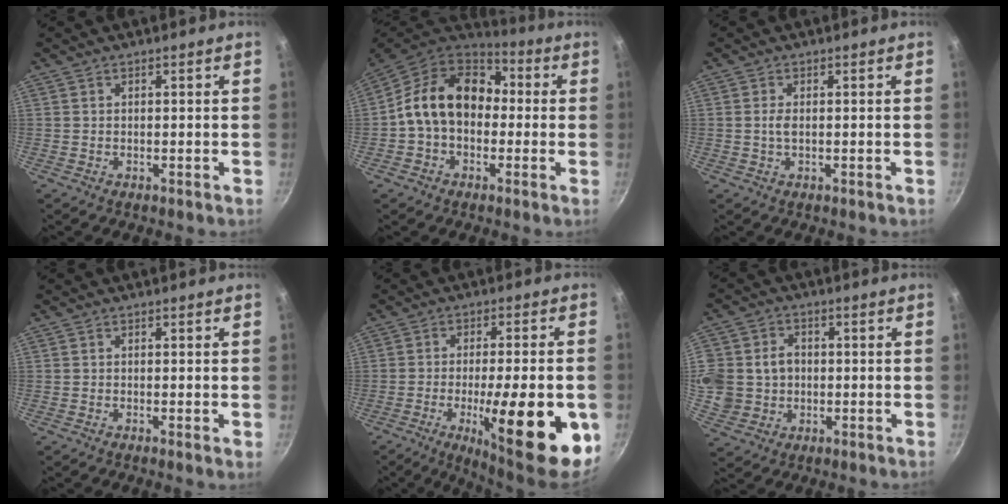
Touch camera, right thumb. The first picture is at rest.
{"total": 16.2, "force": [0.3, 12.1, 10.8], "torque": [-0.149, 0.041, -0.015]}
{"total": 1.7, "force": [0.0, 0.8, 1.5], "torque": [-0.032, 0.001, -0.001]}
{"total": 0.8, "force": [-0.2, 0.0, 0.8], "torque": [-0.013, -0.003, -0.007]}
{"total": 20.9, "force": [-6.2, 5.4, 19.2], "torque": [-0.251, 0.010, -0.085]}
{"total": 14.5, "force": [0.2, 13.1, 6.2], "torque": [-0.144, 0.025, 0.009]}